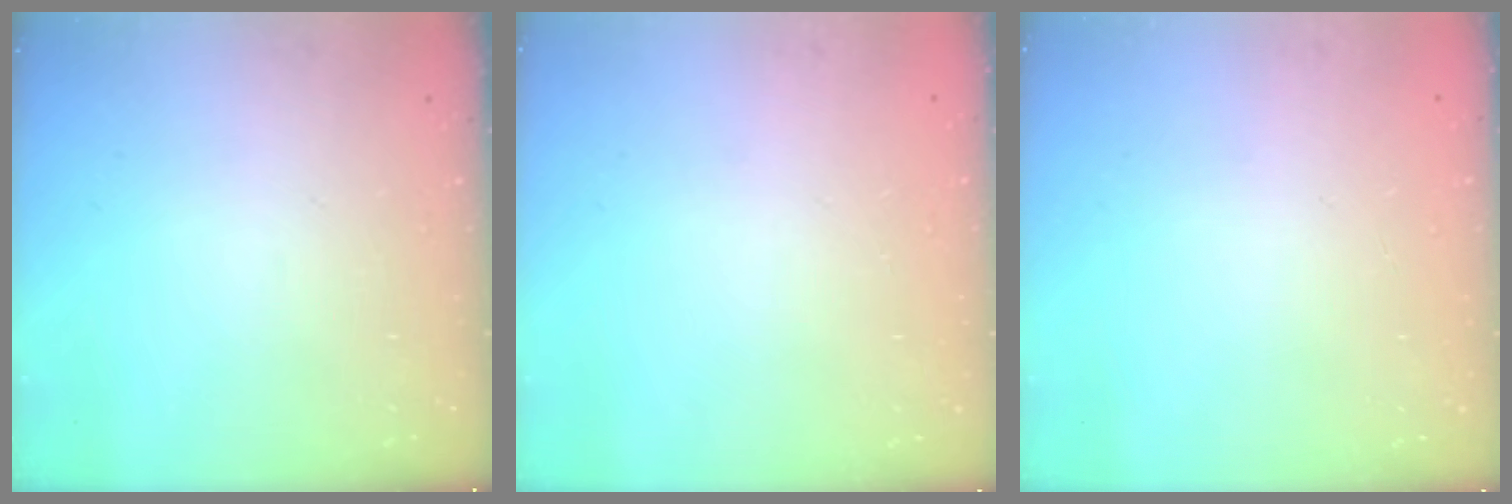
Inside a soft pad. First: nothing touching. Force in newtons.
{"total": 0.0}
{"total": 0.0}